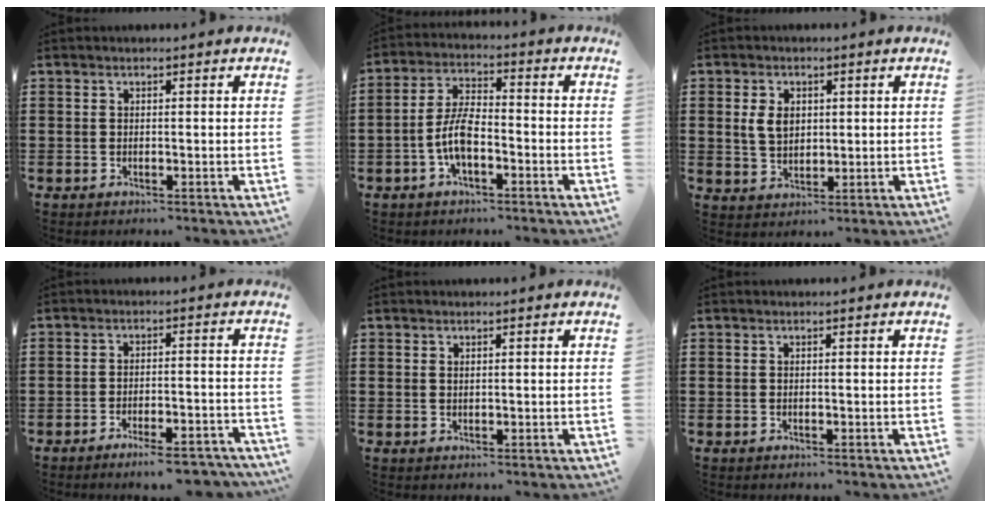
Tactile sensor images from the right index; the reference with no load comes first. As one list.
[{"total": 6.8, "force": [-2.5, 2.8, 5.7], "torque": [-0.138, -0.002, -0.056]}, {"total": 4.3, "force": [0.9, 3.0, 3.0], "torque": [-0.074, 0.008, 0.012]}, {"total": 4.8, "force": [-4.1, 0.3, 2.4], "torque": [-0.037, -0.004, -0.074]}, {"total": 0.5, "force": [0.4, 0.3, 0.3], "torque": [-0.006, 0.001, 0.007]}, {"total": 0.0}]